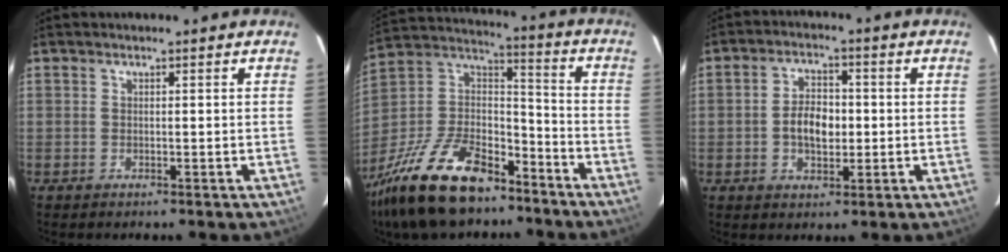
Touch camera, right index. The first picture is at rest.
{"total": 26.5, "force": [-18.1, 12.6, 14.6], "torque": [-0.316, 0.006, -0.299]}
{"total": 6.5, "force": [-0.7, 4.0, 5.1], "torque": [-0.095, 0.011, -0.009]}